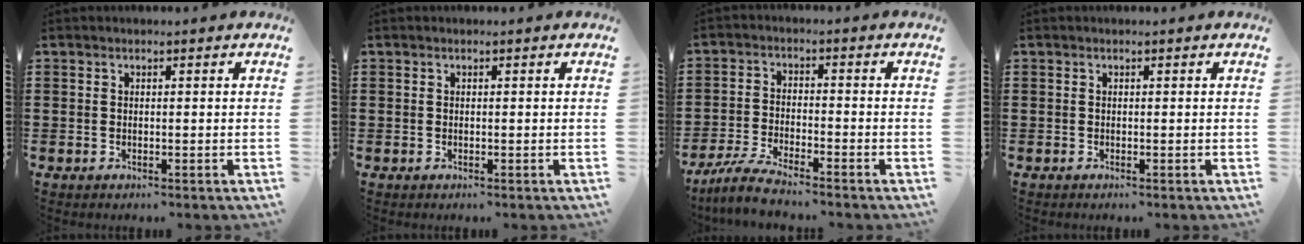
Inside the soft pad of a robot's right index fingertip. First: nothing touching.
{"total": 0.0}
{"total": 4.7, "force": [-4.3, 0.0, 1.9], "torque": [-0.053, -0.013, -0.087]}
{"total": 0.0}